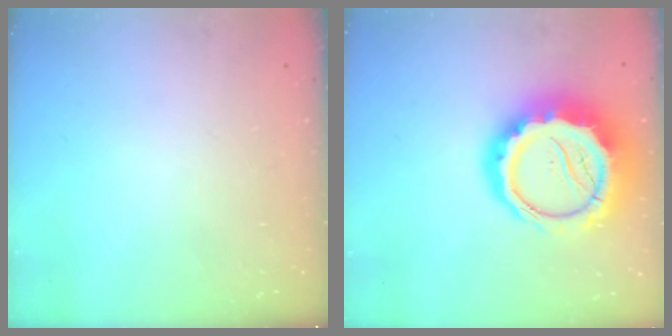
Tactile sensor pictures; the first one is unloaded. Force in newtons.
{"total": 18.5, "press": 18.2, "slide": 3.7}